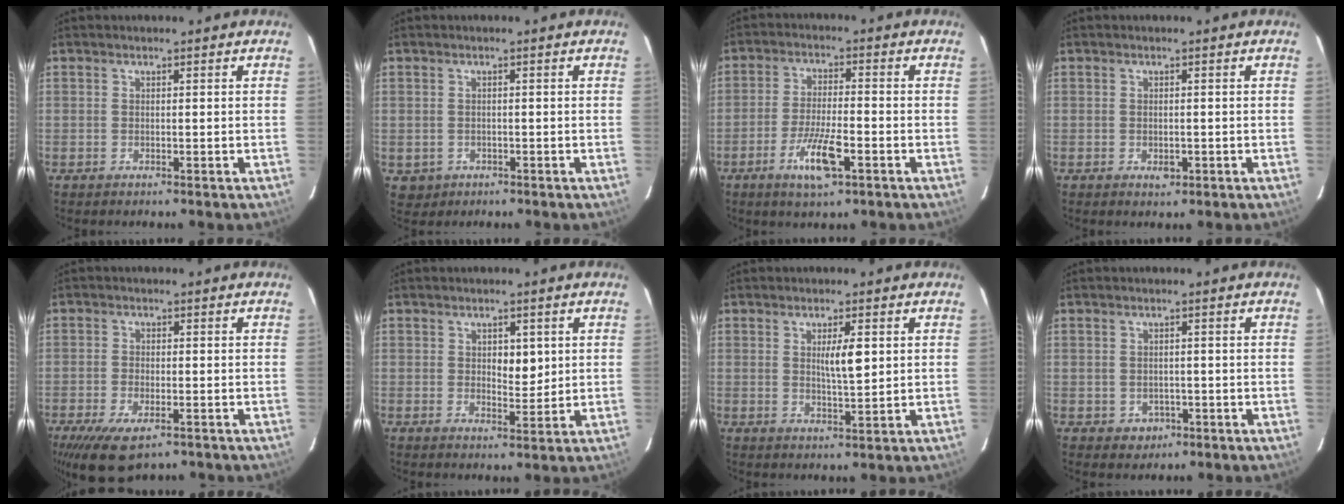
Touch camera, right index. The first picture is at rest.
{"total": 2.4, "force": [-0.8, 2.3, 0.3], "torque": [-0.004, 0.005, -0.006]}
{"total": 7.6, "force": [-3.6, 1.3, 6.6], "torque": [-0.128, -0.011, -0.062]}
{"total": 1.5, "force": [-0.6, 0.7, 1.1], "torque": [-0.020, -0.003, -0.004]}
{"total": 8.4, "force": [-5.5, 3.2, 5.6], "torque": [-0.099, -0.016, -0.090]}
{"total": 3.6, "force": [0.9, 2.0, 2.9], "torque": [-0.038, -0.004, 0.016]}
{"total": 4.2, "force": [1.1, 0.7, 4.0], "torque": [-0.066, -0.004, 0.017]}
{"total": 2.5, "force": [-1.0, 2.1, 0.8], "torque": [-0.008, 0.005, -0.006]}